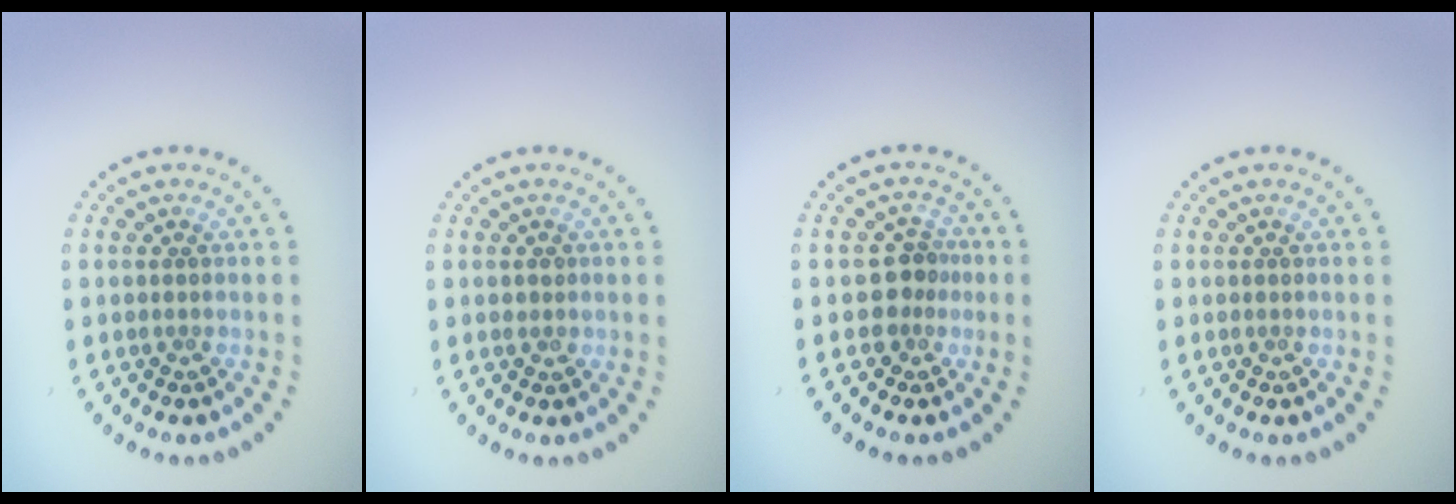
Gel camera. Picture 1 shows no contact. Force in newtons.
{"total": 0.8, "press": 0.8, "slide": 0.2}
{"total": 2.3, "press": 1.8, "slide": 1.5}
{"total": 0.0}